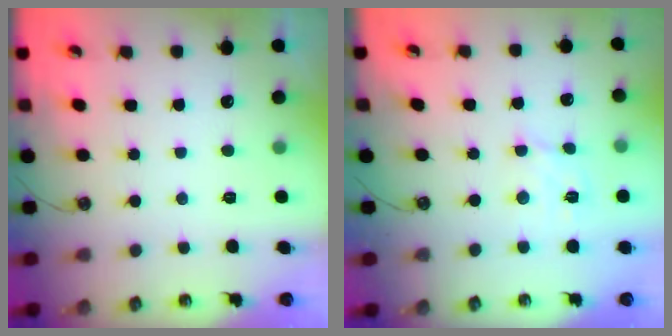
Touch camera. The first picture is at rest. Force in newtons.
{"total": 4.7, "press": 4.7, "slide": 0.1}